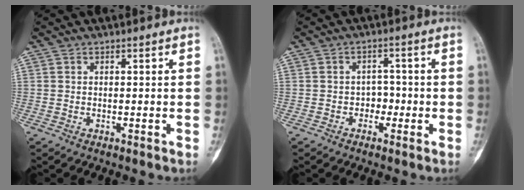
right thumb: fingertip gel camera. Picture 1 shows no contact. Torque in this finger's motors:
{"motor_torque": [-0.69, -0.01, -0.22, -0.22, -0.09]}